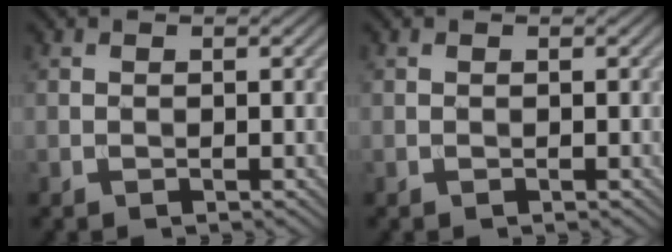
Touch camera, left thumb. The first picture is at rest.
{"total": 0.0}